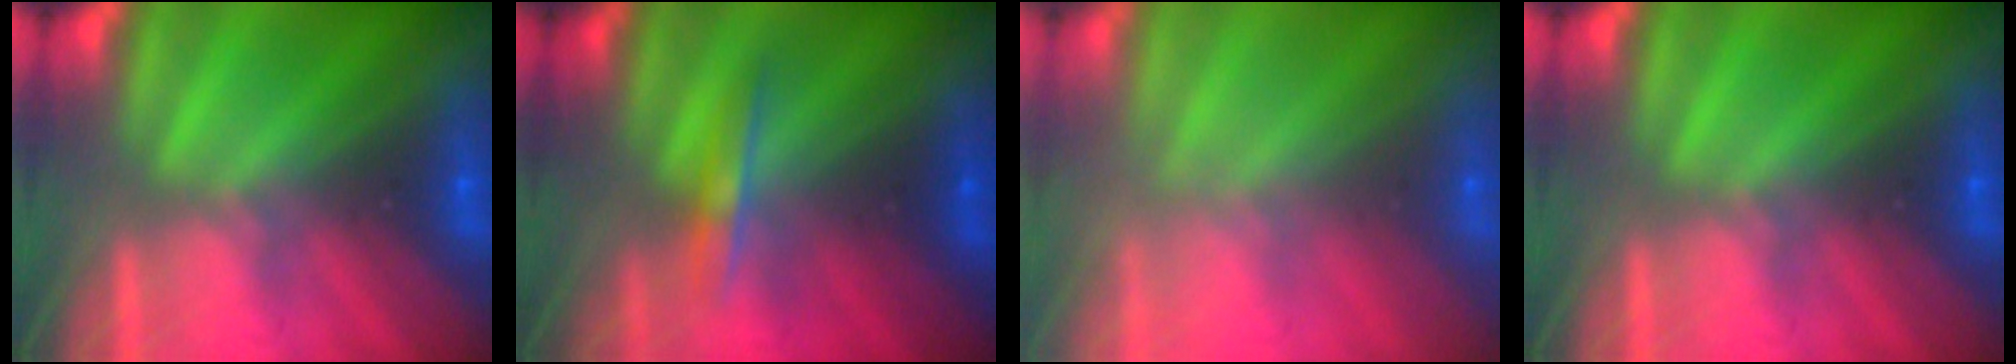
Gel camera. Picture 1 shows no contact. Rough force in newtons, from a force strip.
{"total": 1.6}
{"total": 3.3}
{"total": 0.0}